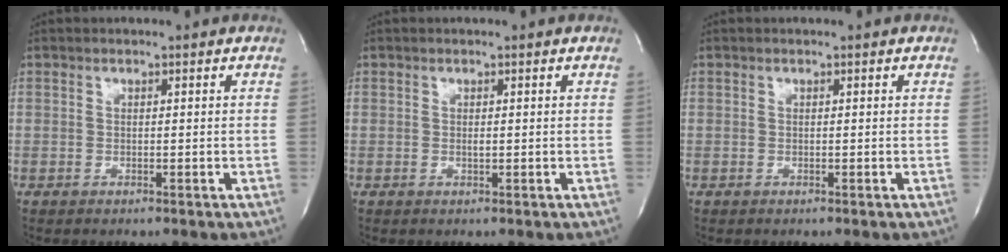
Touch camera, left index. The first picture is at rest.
{"total": 0.5, "force": [0.0, 0.1, 0.5], "torque": [-0.012, -0.001, -0.001]}
{"total": 0.0}